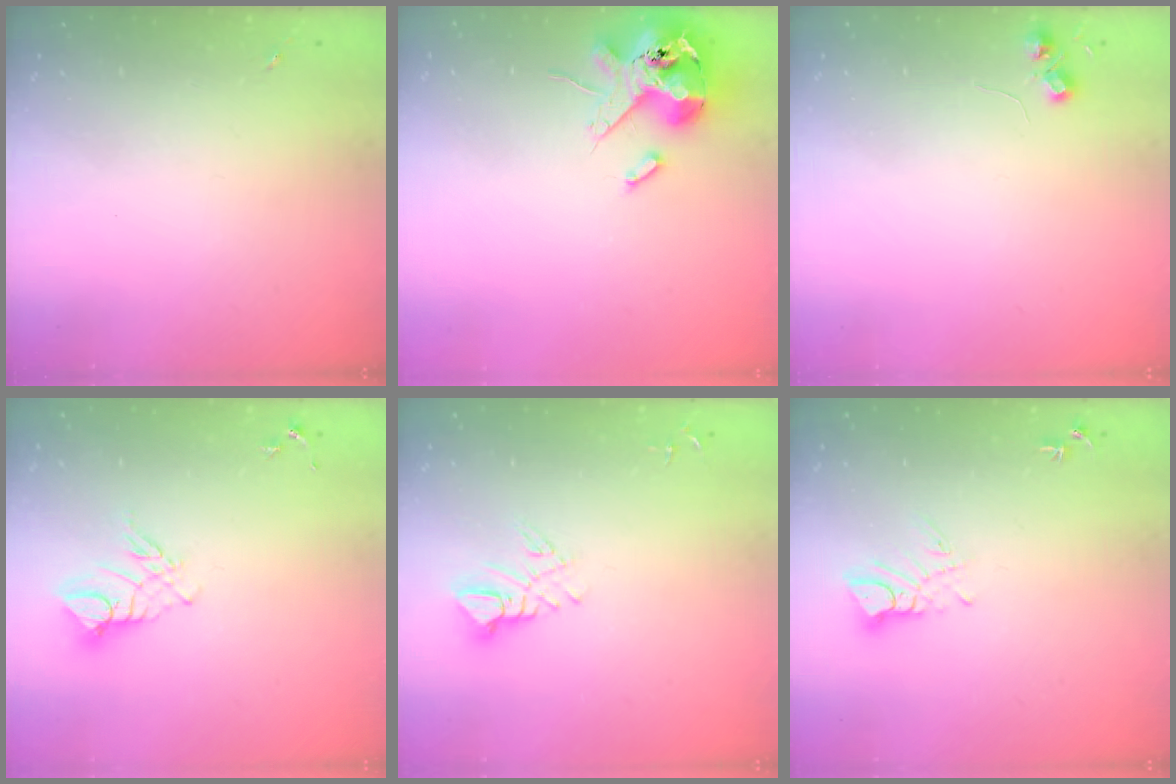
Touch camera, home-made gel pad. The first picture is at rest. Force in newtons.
{"total": 14.2, "press": 14.0, "slide": 2.4}
{"total": 5.2, "press": 5.2, "slide": 0.7}
{"total": 9.4, "press": 9.4, "slide": 0.9}
{"total": 7.1, "press": 7.1, "slide": 0.7}
{"total": 5.3, "press": 5.3, "slide": 0.3}